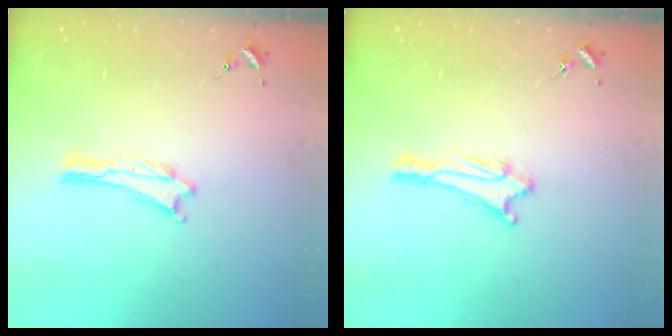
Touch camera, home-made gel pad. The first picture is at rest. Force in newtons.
{"total": 2.0, "press": 1.8, "slide": 0.8}